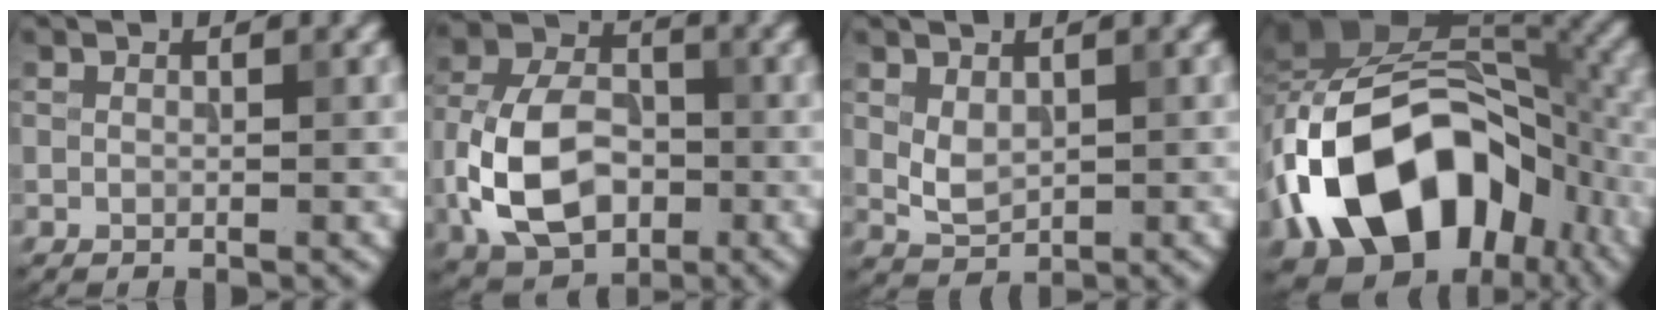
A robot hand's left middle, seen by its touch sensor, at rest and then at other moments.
{"total": 9.6, "force": [-2.4, 6.6, 6.5], "torque": [-0.144, 0.005, -0.051]}
{"total": 1.6, "force": [0.5, 1.1, 1.0], "torque": [-0.027, 0.003, 0.023]}
{"total": 15.8, "force": [-6.2, 10.3, 10.3], "torque": [-0.164, 0.019, -0.111]}